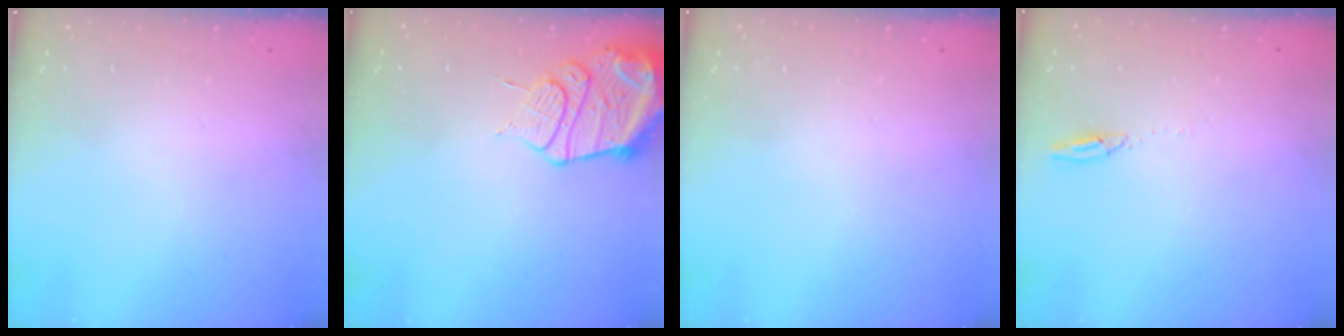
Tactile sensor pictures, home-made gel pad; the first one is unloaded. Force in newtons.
{"total": 13.1, "press": 13.0, "slide": 1.6}
{"total": 0.0}
{"total": 2.7, "press": 2.7, "slide": 0.2}